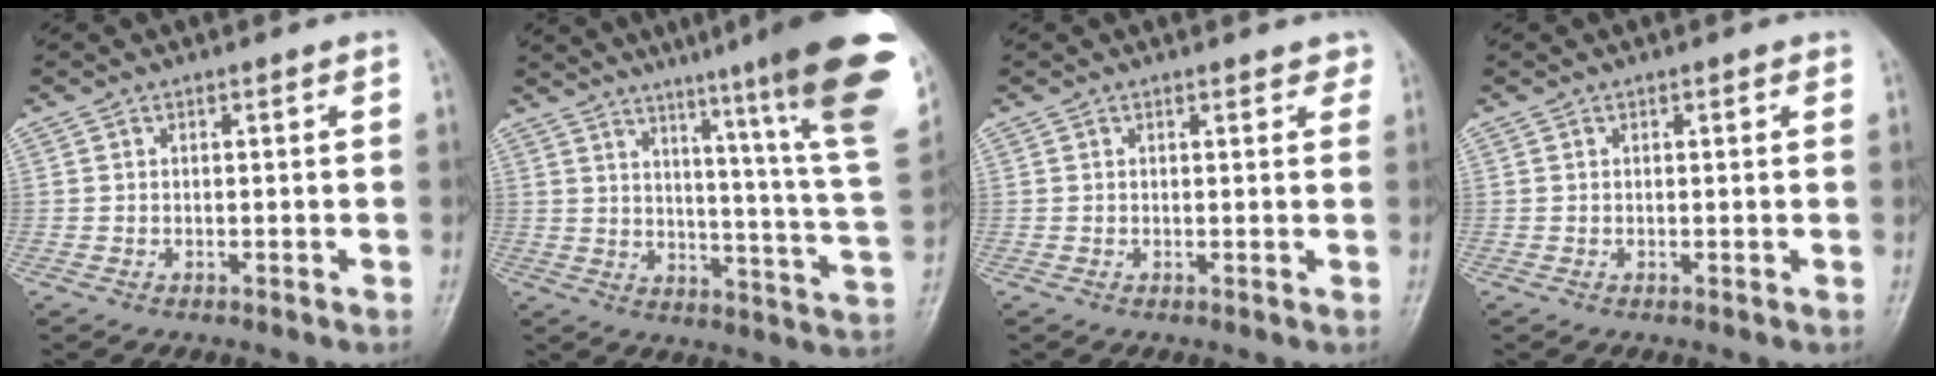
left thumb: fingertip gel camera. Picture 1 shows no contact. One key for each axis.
{"total": 24.7, "fx": 16.8, "fy": 0.6, "fz": 18.0, "tx": -0.223, "ty": -0.108, "tz": 0.217}
{"total": 2.1, "fx": 1.5, "fy": 1.0, "fz": 1.1, "tx": 0.006, "ty": -0.003, "tz": 0.012}
{"total": 0.9, "fx": 0.5, "fy": 0.4, "fz": 0.6, "tx": -0.007, "ty": -0.001, "tz": 0.004}